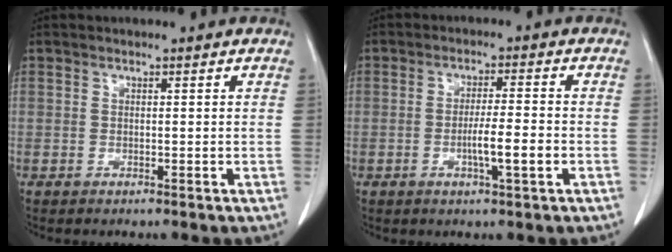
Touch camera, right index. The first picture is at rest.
{"total": 5.5, "force": [-1.6, 0.1, 5.2], "torque": [-0.087, -0.005, -0.028]}